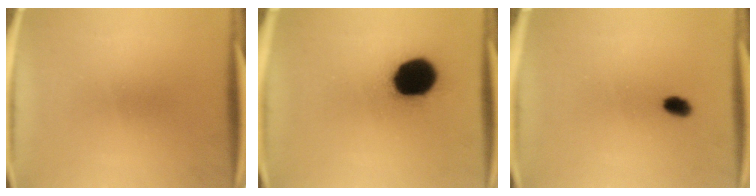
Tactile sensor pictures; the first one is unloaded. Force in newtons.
{"total": 18.0}
{"total": 2.5}